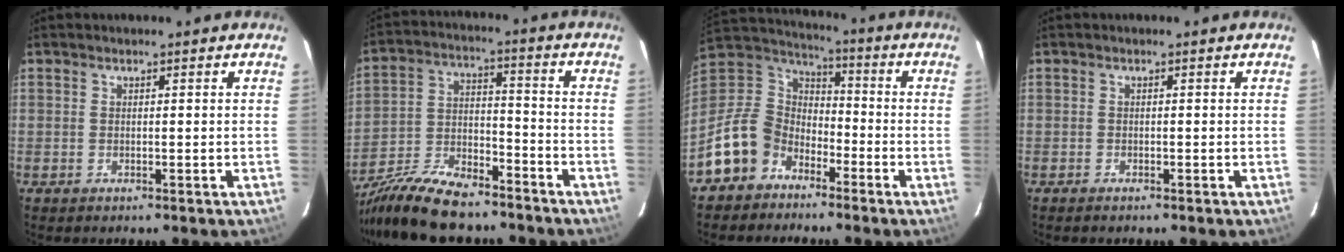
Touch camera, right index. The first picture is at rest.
{"total": 19.5, "force": [-15.8, 6.3, 9.5], "torque": [-0.199, -0.013, -0.271]}
{"total": 12.8, "force": [-8.2, 9.1, 3.8], "torque": [-0.103, 0.032, -0.154]}
{"total": 0.8, "force": [-0.7, 0.2, 0.2], "torque": [-0.007, 0.000, -0.013]}